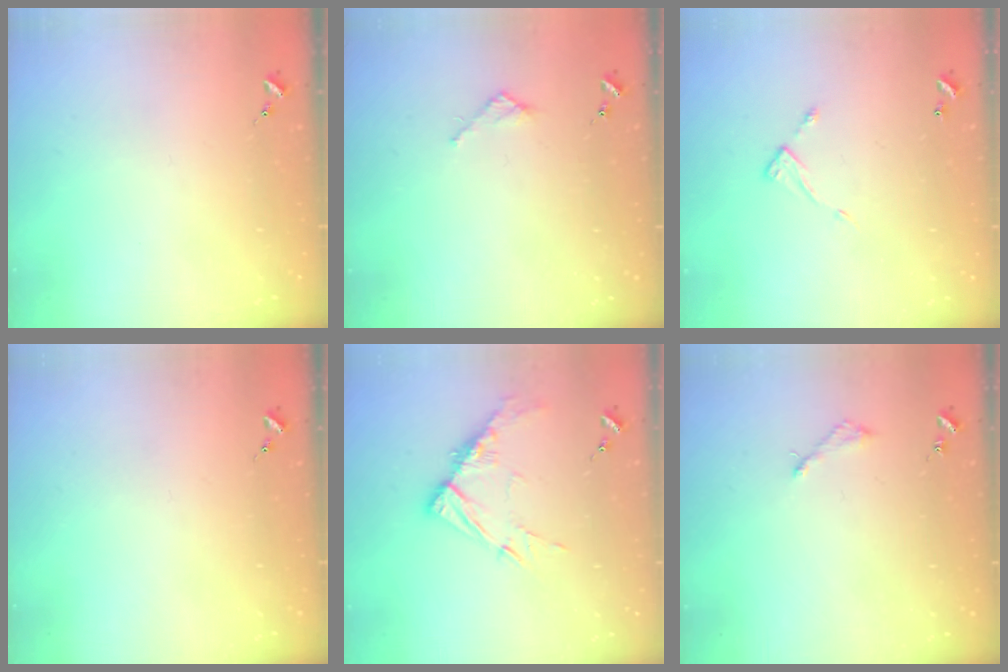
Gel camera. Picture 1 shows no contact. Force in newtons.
{"total": 2.7, "press": 2.7, "slide": 0.2}
{"total": 5.1, "press": 5.1, "slide": 0.4}
{"total": 0.0}
{"total": 11.3, "press": 11.2, "slide": 1.1}
{"total": 3.1, "press": 3.0, "slide": 0.3}